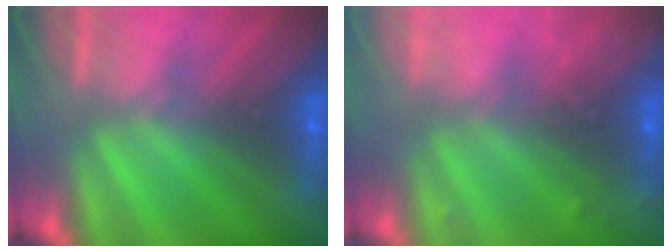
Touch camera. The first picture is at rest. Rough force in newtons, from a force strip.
{"total": 8.1}